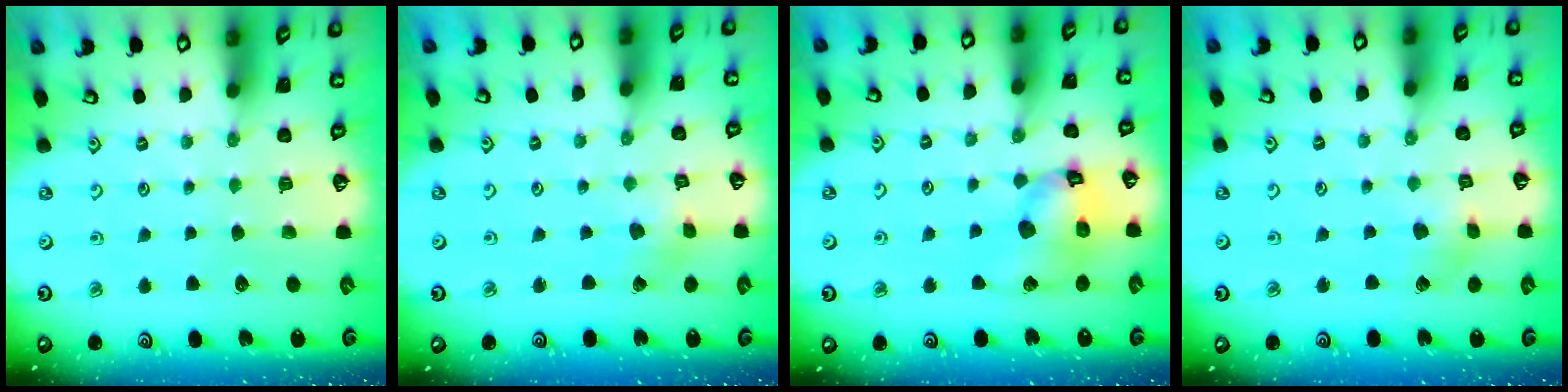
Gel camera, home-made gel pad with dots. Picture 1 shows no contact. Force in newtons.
{"total": 2.1, "press": 2.1, "slide": 0.2}
{"total": 14.9, "press": 14.8, "slide": 2.0}
{"total": 3.7, "press": 3.7, "slide": 0.5}